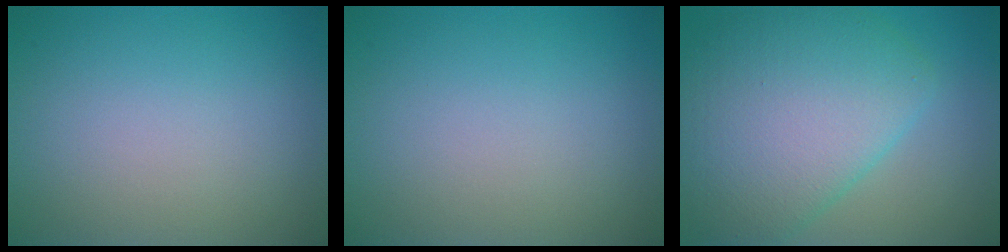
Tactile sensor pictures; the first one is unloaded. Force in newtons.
{"total": 0.0}
{"total": 8.9, "press": 8.9, "slide": 0.2}